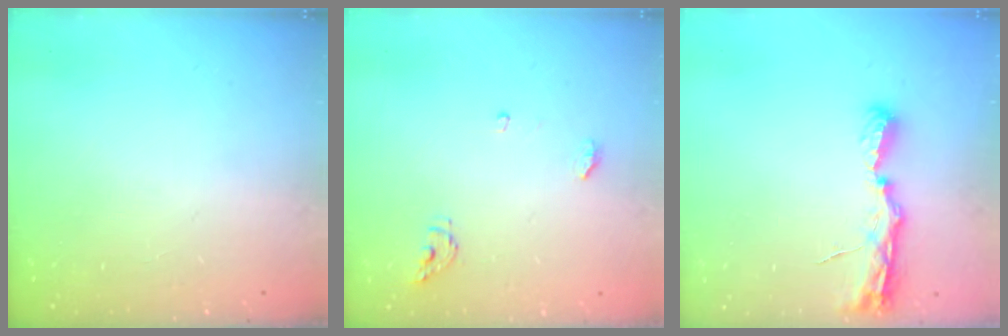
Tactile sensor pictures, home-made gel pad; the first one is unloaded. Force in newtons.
{"total": 4.3, "press": 4.3, "slide": 0.4}
{"total": 8.0, "press": 8.0, "slide": 0.8}